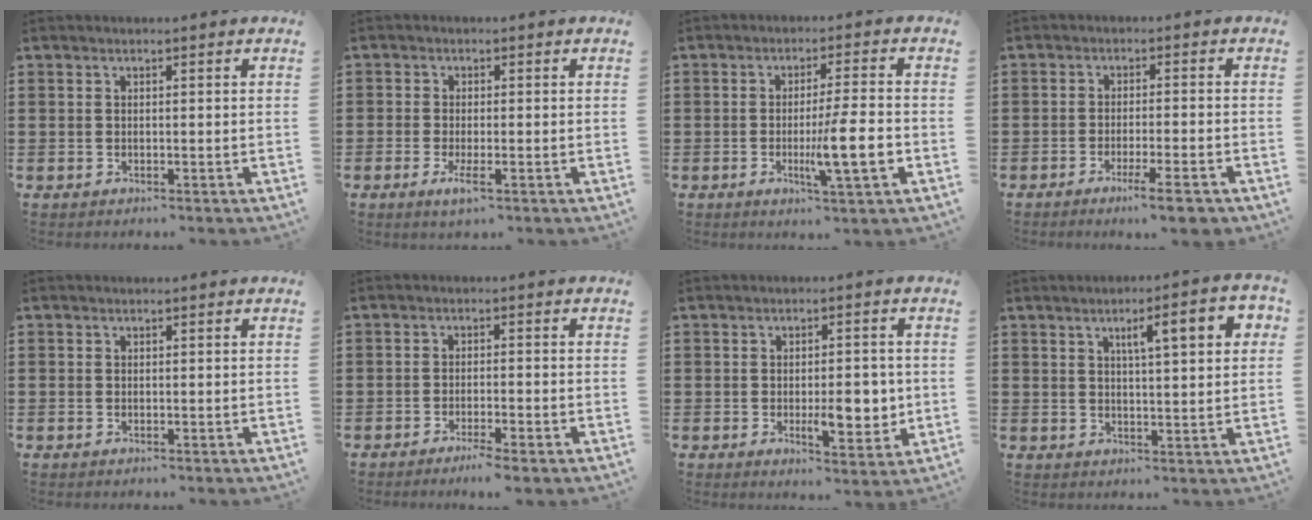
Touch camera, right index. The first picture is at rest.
{"total": 2.2, "force": [-1.1, 0.5, 1.8], "torque": [-0.046, -0.007, -0.024]}
{"total": 8.9, "force": [-2.1, 0.8, 8.6], "torque": [-0.145, -0.011, -0.035]}
{"total": 5.3, "force": [-3.8, 0.4, 3.7], "torque": [-0.056, -0.009, -0.064]}
{"total": 0.0}
{"total": 2.5, "force": [-2.0, -0.2, 1.3], "torque": [-0.029, -0.002, -0.040]}
{"total": 6.9, "force": [-0.9, 2.5, 6.3], "torque": [-0.080, -0.006, -0.016]}
{"total": 6.5, "force": [2.4, 1.4, 5.9], "torque": [-0.103, 0.000, 0.034]}